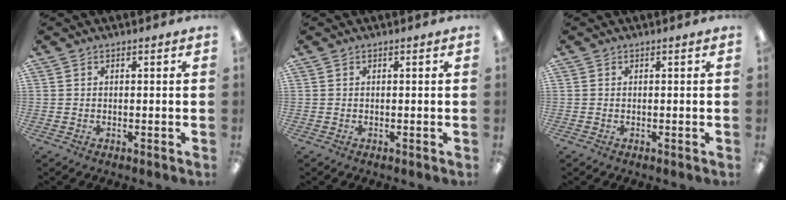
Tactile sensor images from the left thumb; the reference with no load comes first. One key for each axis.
{"total": 0.0}
{"total": 0.0}